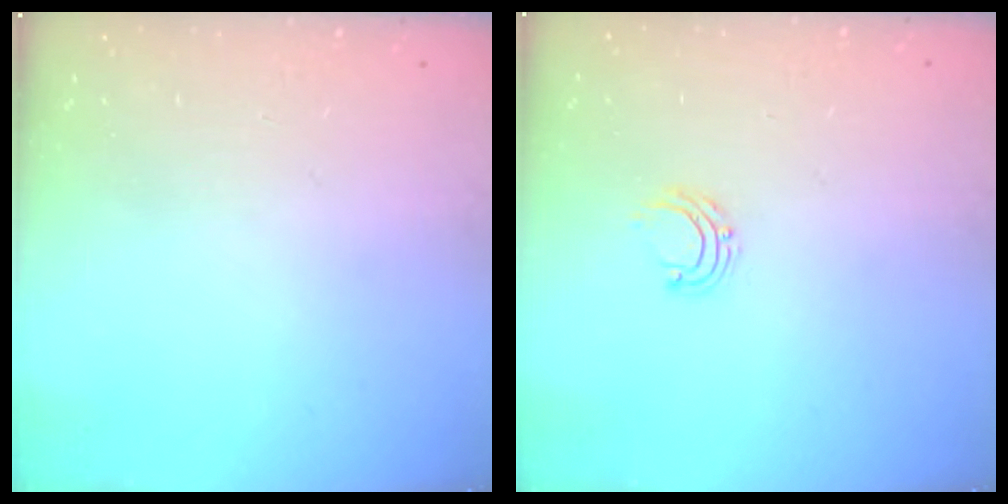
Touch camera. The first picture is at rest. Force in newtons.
{"total": 6.5, "press": 6.5, "slide": 0.4}